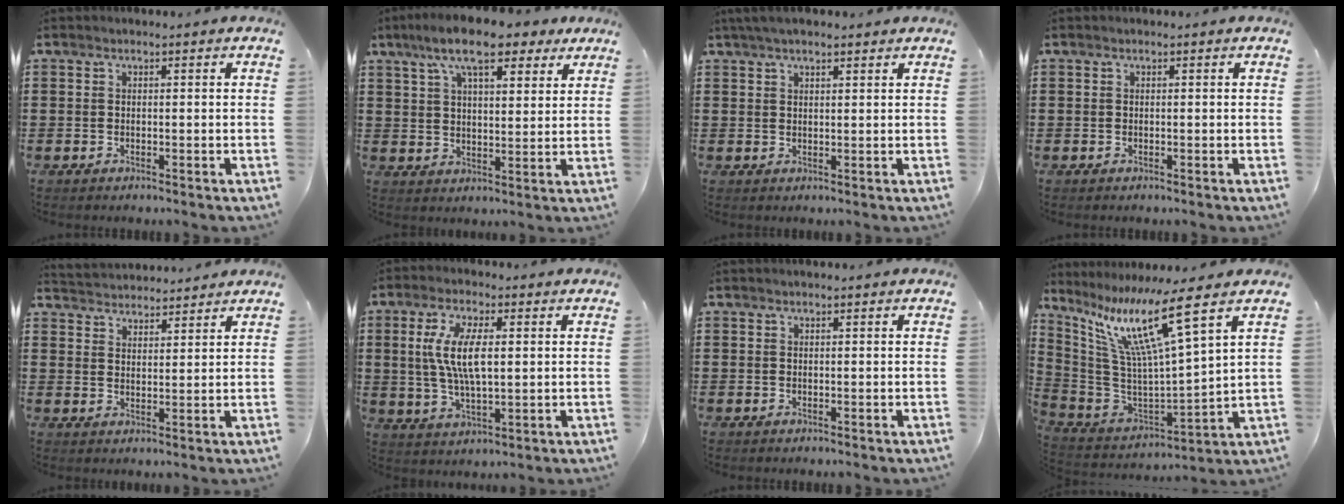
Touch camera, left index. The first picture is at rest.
{"total": 11.1, "force": [7.8, 3.4, 7.1], "torque": [-0.143, -0.004, 0.140]}
{"total": 2.8, "force": [2.2, 0.7, 1.6], "torque": [-0.035, 0.006, 0.041]}
{"total": 0.0}
{"total": 3.3, "force": [3.2, 0.2, -0.7], "torque": [0.001, -0.012, 0.059]}
{"total": 8.7, "force": [1.5, 3.2, 7.9], "torque": [-0.168, 0.006, 0.022]}
{"total": 0.0}
{"total": 13.3, "force": [7.8, 0.3, 10.8], "torque": [-0.244, -0.049, 0.117]}